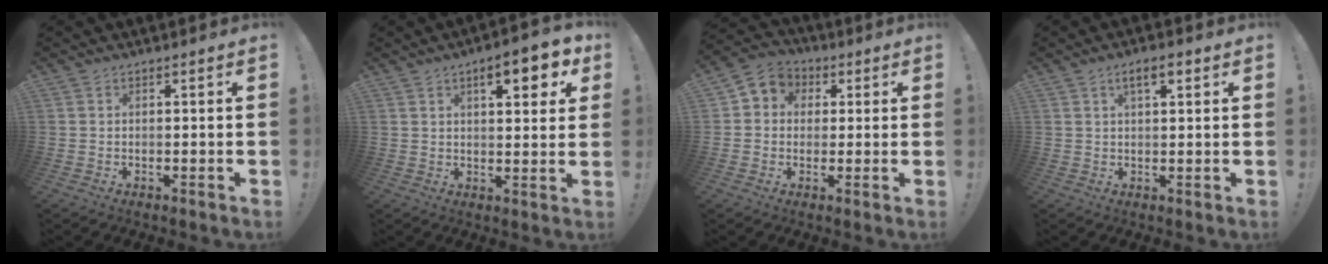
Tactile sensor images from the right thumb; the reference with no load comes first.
{"total": 9.5, "force": [4.5, 3.0, 7.8], "torque": [-0.099, -0.016, 0.069]}
{"total": 6.1, "force": [0.5, 5.8, 1.8], "torque": [-0.019, -0.001, 0.012]}
{"total": 4.3, "force": [2.0, 1.4, 3.6], "torque": [-0.053, -0.003, 0.029]}